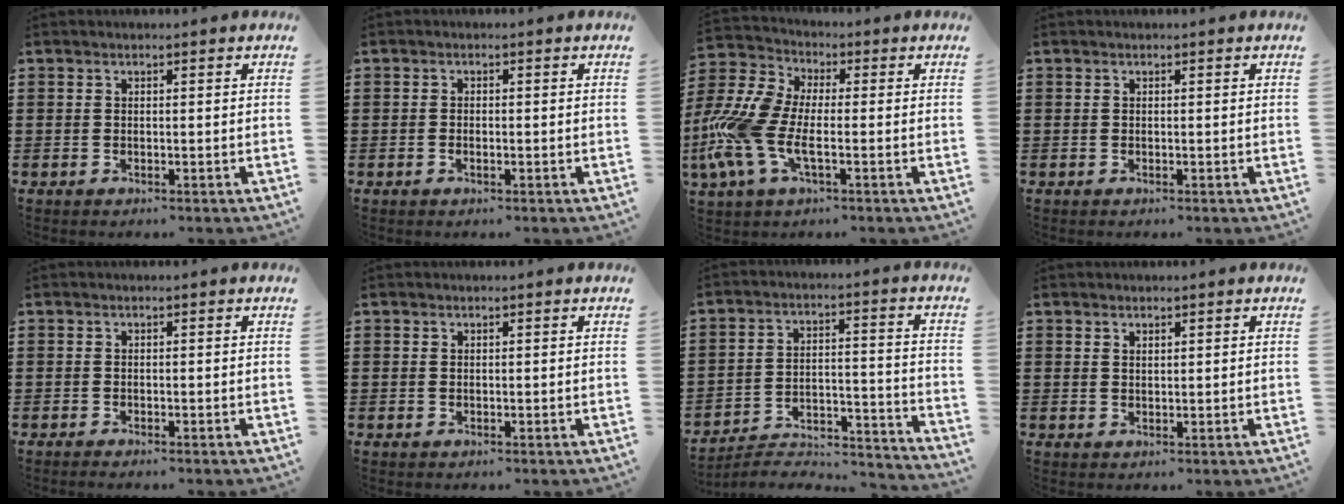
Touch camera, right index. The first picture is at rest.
{"total": 0.7, "force": [-0.3, 0.3, 0.5], "torque": [-0.011, -0.003, -0.005]}
{"total": 10.3, "force": [-2.4, 5.3, 8.5], "torque": [-0.232, -0.016, -0.053]}
{"total": 0.0}
{"total": 0.6, "force": [-0.6, -0.1, 0.0], "torque": [-0.002, -0.003, -0.012]}
{"total": 0.0}
{"total": 4.3, "force": [-4.1, 0.9, 1.0], "torque": [-0.021, -0.002, -0.087]}
{"total": 0.9, "force": [0.8, 0.3, 0.2], "torque": [-0.006, 0.001, 0.015]}